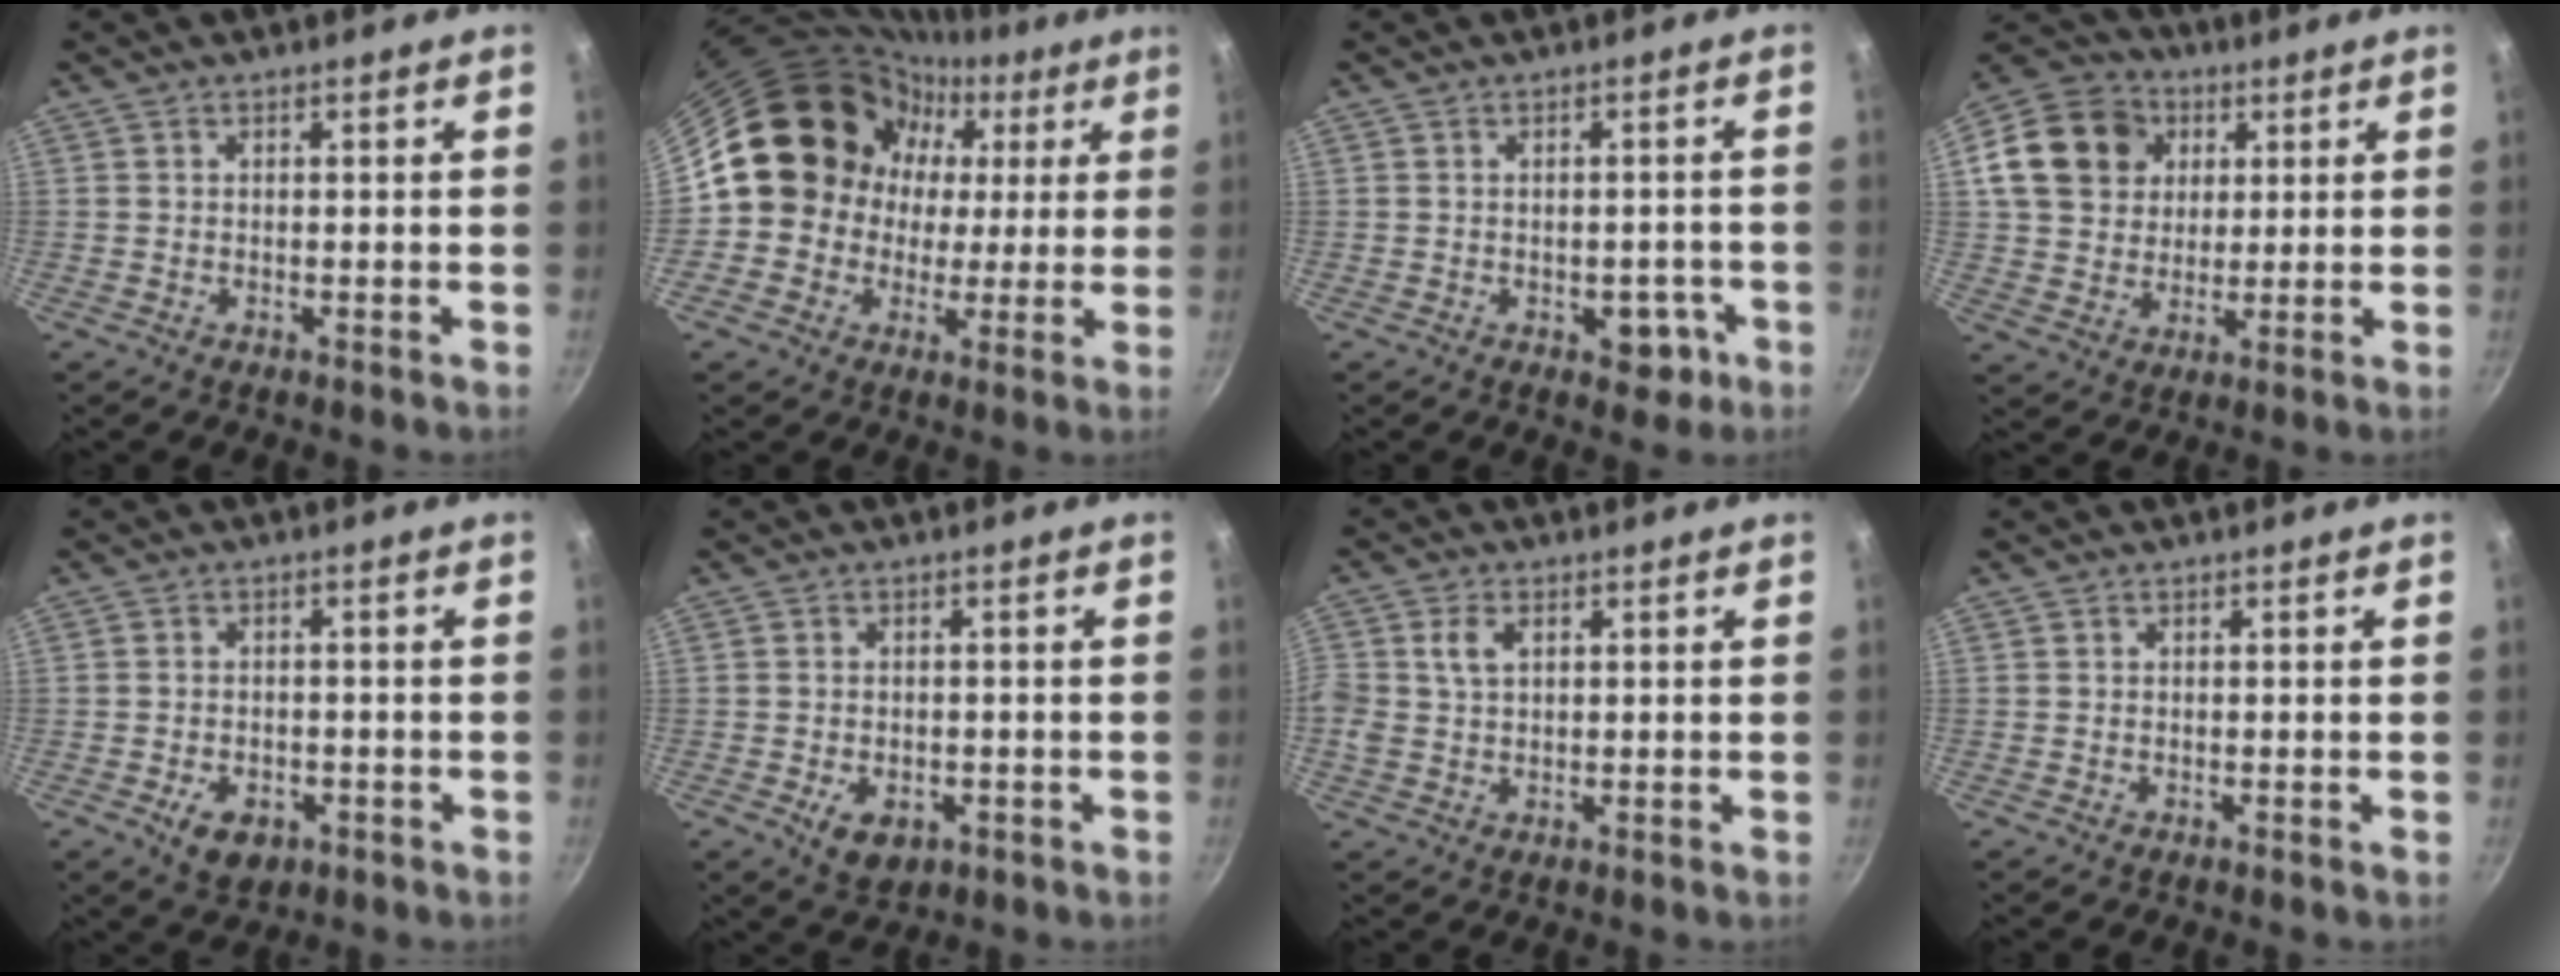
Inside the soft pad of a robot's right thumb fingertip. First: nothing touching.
{"total": 16.9, "force": [2.1, 15.3, 6.9], "torque": [-0.073, 0.029, 0.025]}
{"total": 4.6, "force": [-1.7, 3.1, 2.9], "torque": [-0.009, 0.016, -0.013]}
{"total": 16.1, "force": [4.3, 13.5, 7.6], "torque": [-0.132, 0.018, 0.070]}
{"total": 5.9, "force": [-2.3, 3.9, 3.6], "torque": [-0.045, 0.010, -0.028]}
{"total": 5.5, "force": [-1.8, 3.8, 3.6], "torque": [-0.044, 0.004, -0.019]}
{"total": 4.6, "force": [1.2, 3.2, 3.0], "torque": [-0.055, 0.003, 0.020]}
{"total": 0.0}